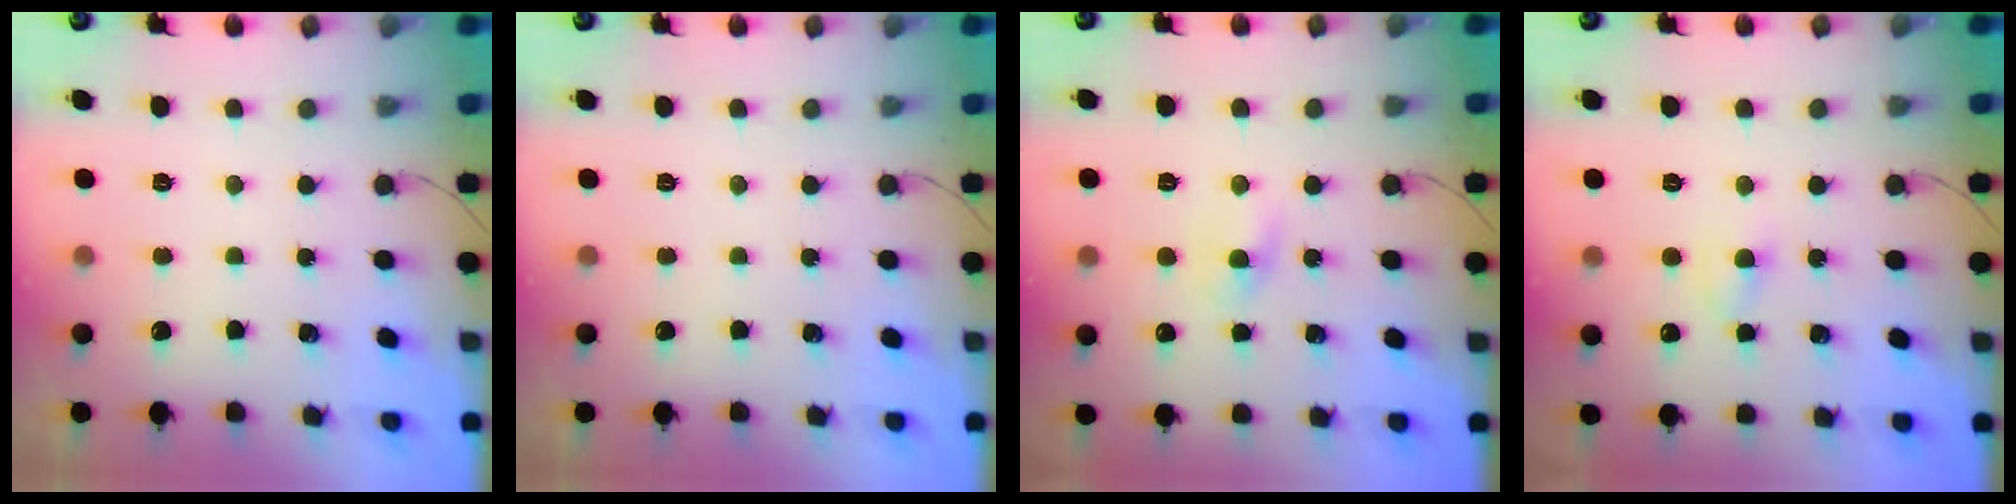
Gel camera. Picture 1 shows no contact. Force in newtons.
{"total": 0.0}
{"total": 2.0, "press": 1.8, "slide": 1.0}
{"total": 3.2, "press": 3.0, "slide": 1.2}